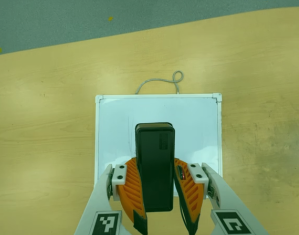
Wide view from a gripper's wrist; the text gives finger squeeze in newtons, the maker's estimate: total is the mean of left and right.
{"total": 8.5, "left": 7.2, "right": 9.8}